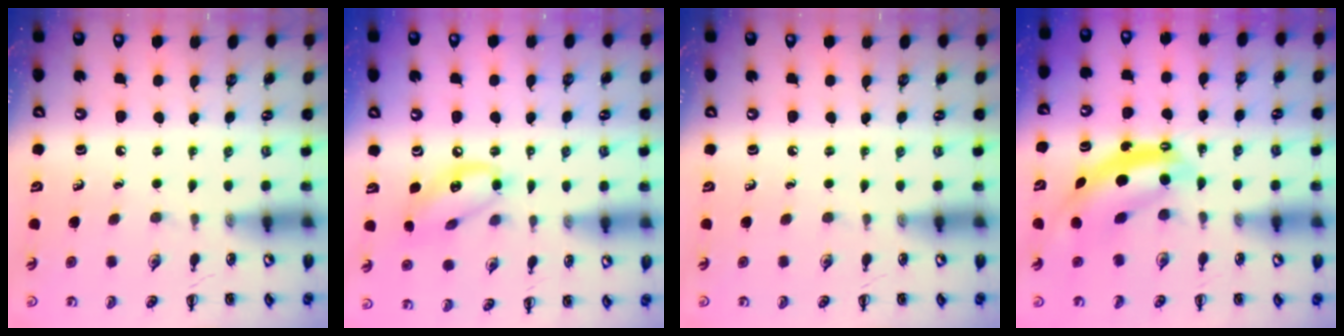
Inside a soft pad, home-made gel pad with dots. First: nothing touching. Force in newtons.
{"total": 10.9, "press": 10.6, "slide": 2.2}
{"total": 0.0}
{"total": 6.5, "press": 6.4, "slide": 1.0}